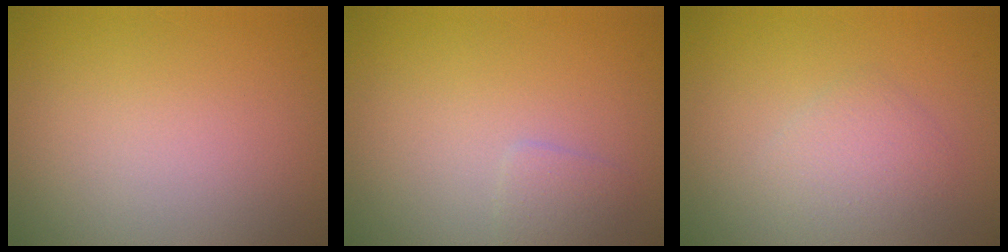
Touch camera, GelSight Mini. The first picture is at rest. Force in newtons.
{"total": 1.2, "press": 1.2, "slide": 0.0}
{"total": 2.1, "press": 2.1, "slide": 0.0}